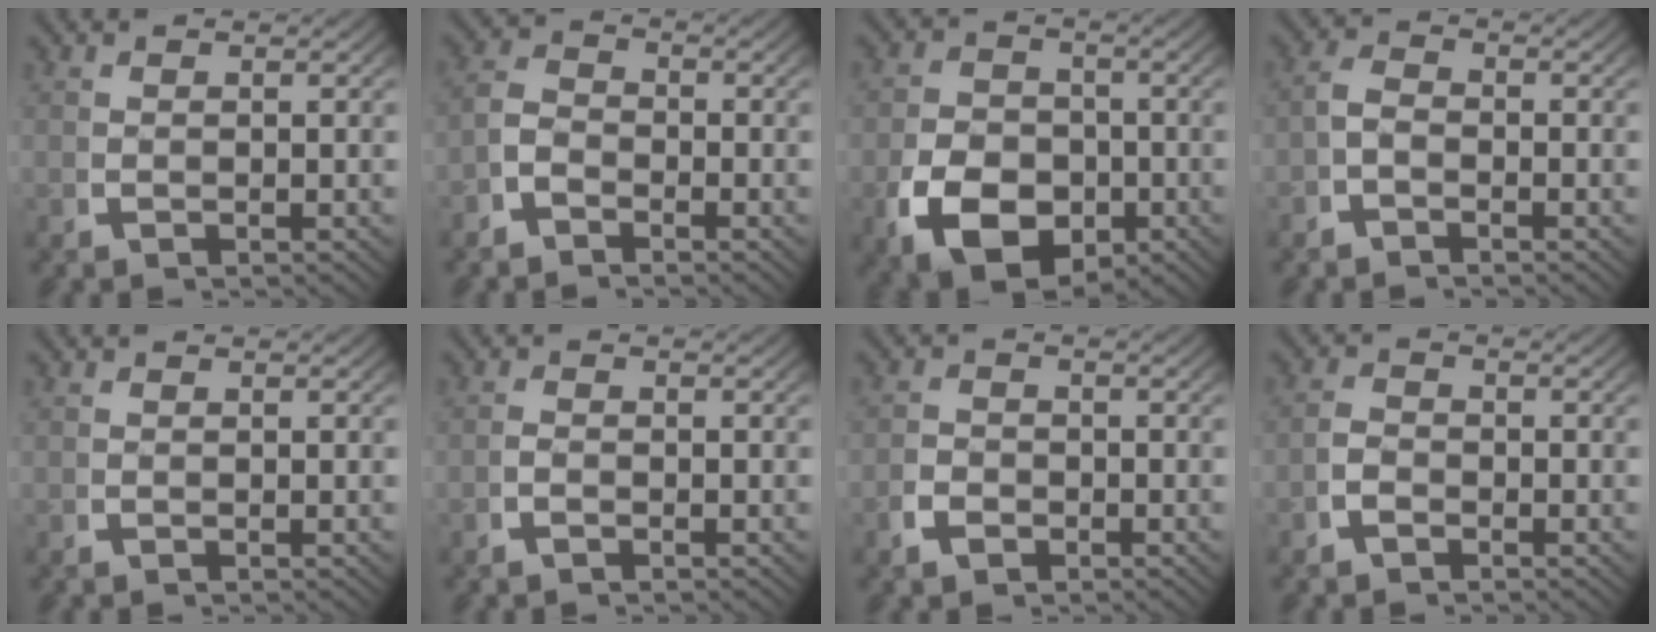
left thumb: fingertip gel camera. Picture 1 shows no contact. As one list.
[{"total": 2.7, "force": [-1.2, 2.0, 1.2], "torque": [-0.022, -0.009, -0.025]}, {"total": 8.8, "force": [-2.6, 6.5, 5.4], "torque": [-0.103, -0.037, -0.029]}, {"total": 1.9, "force": [-0.9, 1.3, 1.0], "torque": [-0.017, -0.005, -0.022]}, {"total": 0.0}, {"total": 0.7, "force": [-0.6, 0.2, 0.4], "torque": [-0.008, -0.002, -0.014]}, {"total": 1.8, "force": [-1.1, 1.2, 0.6], "torque": [-0.012, -0.006, -0.022]}, {"total": 1.6, "force": [-1.0, 1.0, 0.7], "torque": [-0.015, -0.007, -0.020]}]